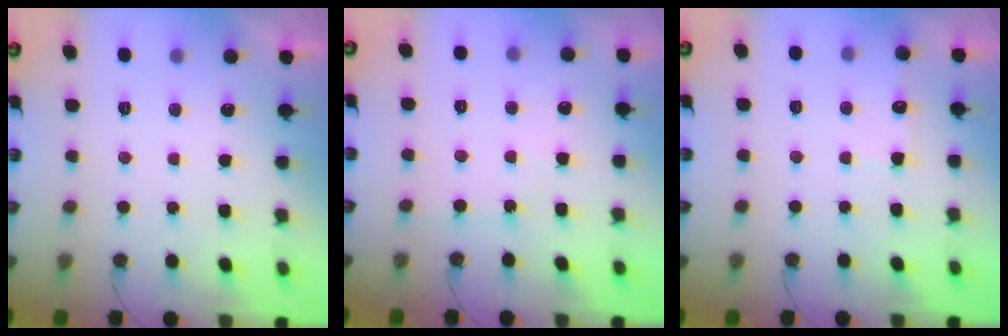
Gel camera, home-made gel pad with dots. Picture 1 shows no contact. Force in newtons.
{"total": 3.2, "press": 3.2, "slide": 0.5}
{"total": 4.9, "press": 4.9, "slide": 0.6}